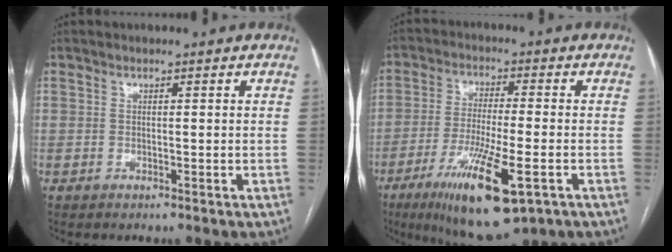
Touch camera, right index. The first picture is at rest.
{"total": 14.6, "force": [-6.9, 2.5, 12.6], "torque": [-0.236, -0.033, -0.109]}